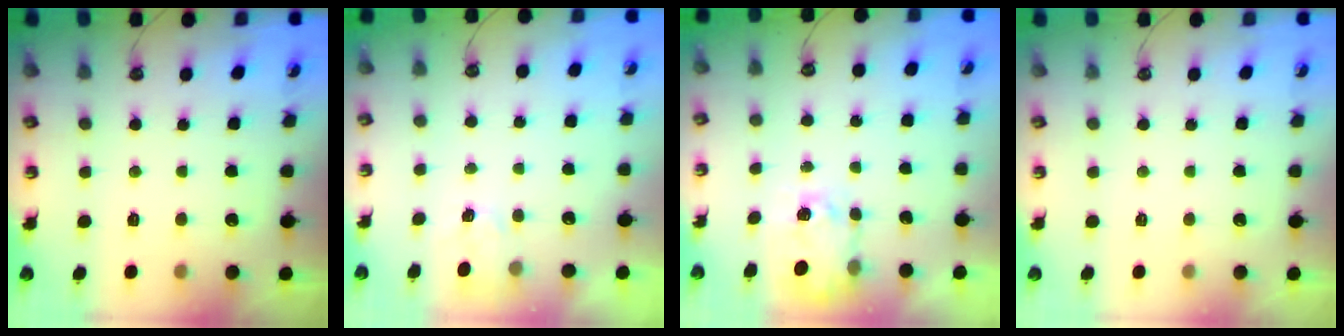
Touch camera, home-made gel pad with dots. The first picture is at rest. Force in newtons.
{"total": 2.2, "press": 2.2, "slide": 0.4}
{"total": 5.6, "press": 5.6, "slide": 0.4}
{"total": 0.0}